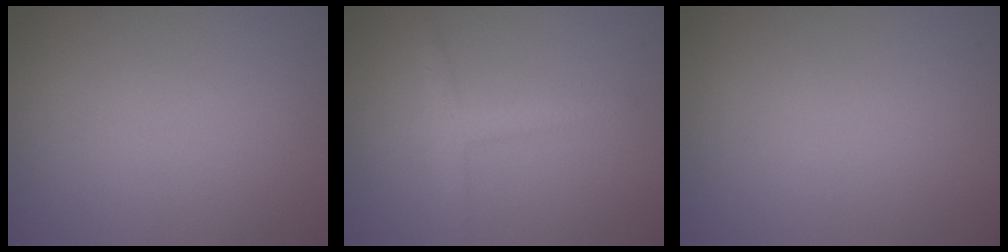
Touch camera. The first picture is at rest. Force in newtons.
{"total": 2.2, "press": 2.2, "slide": 0.0}
{"total": 0.0}